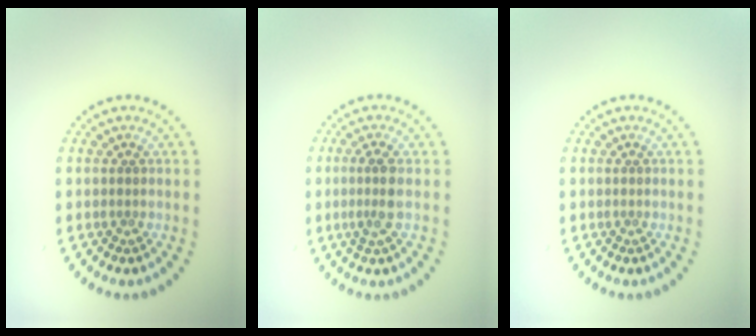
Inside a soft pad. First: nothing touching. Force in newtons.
{"total": 2.1, "press": 1.8, "slide": 1.0}
{"total": 0.0}